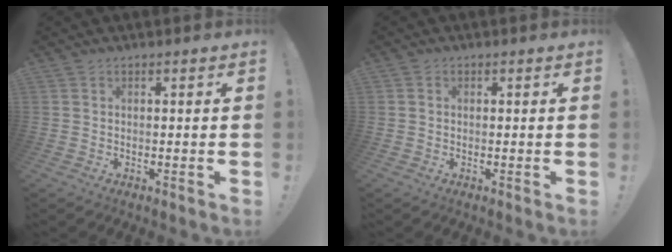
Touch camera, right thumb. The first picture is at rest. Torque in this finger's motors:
{"motor_torque": [-0.32, 0.02, 0.04, 0.01, 0.06]}